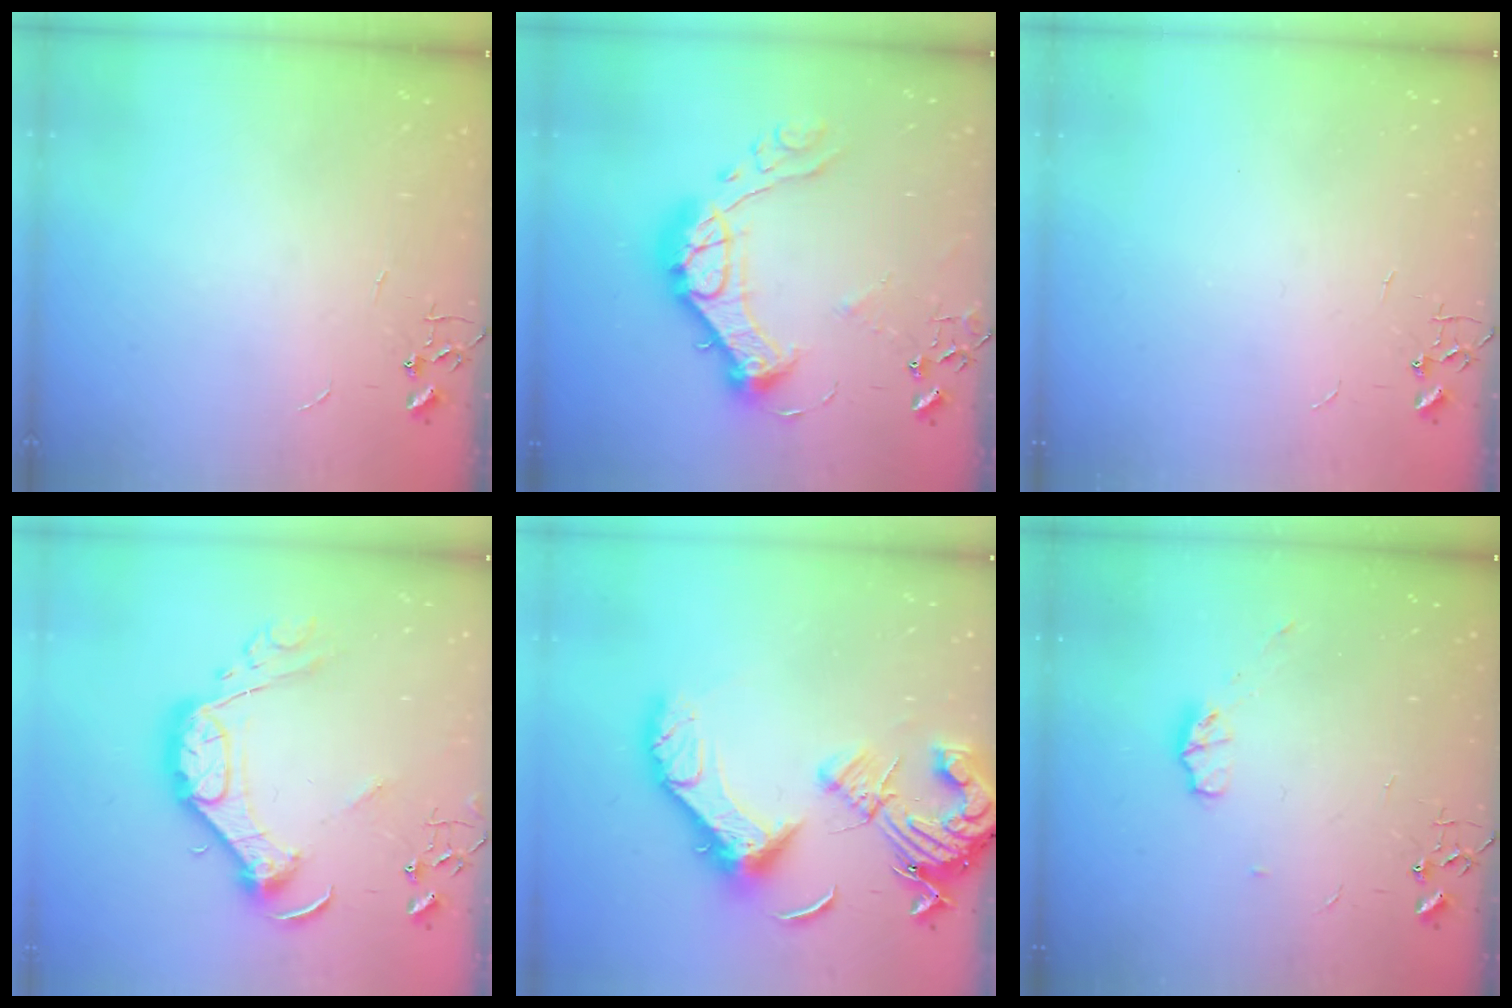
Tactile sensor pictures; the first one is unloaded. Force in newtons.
{"total": 20.0, "press": 19.9, "slide": 1.5}
{"total": 0.0}
{"total": 15.8, "press": 15.8, "slide": 0.6}
{"total": 20.2, "press": 20.1, "slide": 2.4}
{"total": 4.6, "press": 4.6, "slide": 0.6}